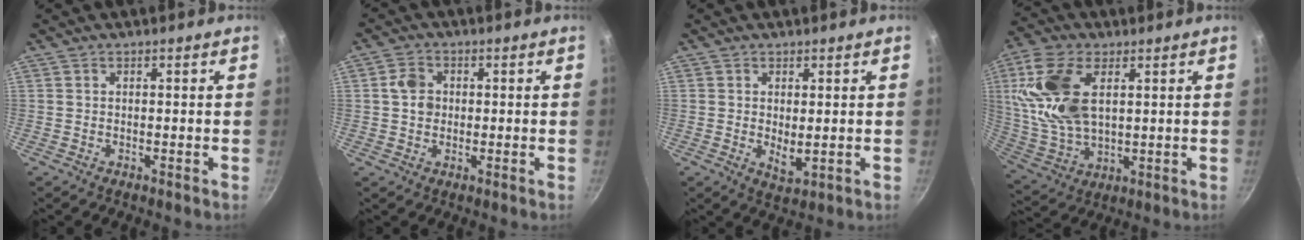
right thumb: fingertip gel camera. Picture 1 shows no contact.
{"total": 4.3, "force": [0.4, 3.6, 2.3], "torque": [-0.028, 0.007, -0.001]}
{"total": 3.5, "force": [0.3, 1.8, 3.0], "torque": [-0.048, -0.013, 0.009]}
{"total": 16.5, "force": [4.5, 9.2, 12.9], "torque": [-0.249, -0.011, 0.094]}